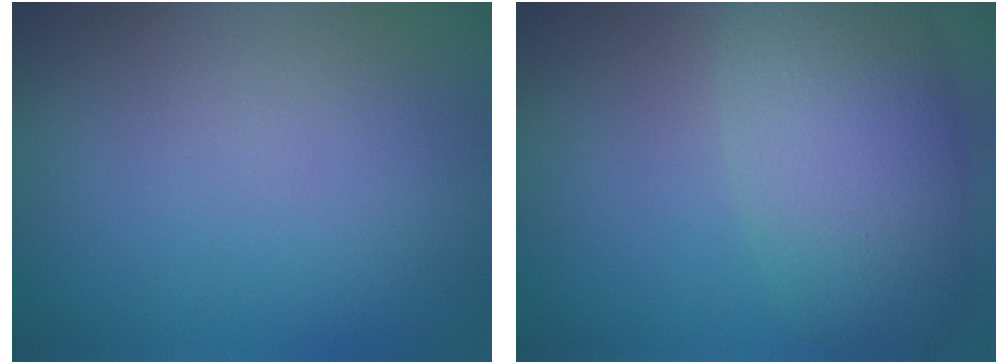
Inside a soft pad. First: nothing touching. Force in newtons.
{"total": 7.4, "press": 7.4, "slide": 0.4}